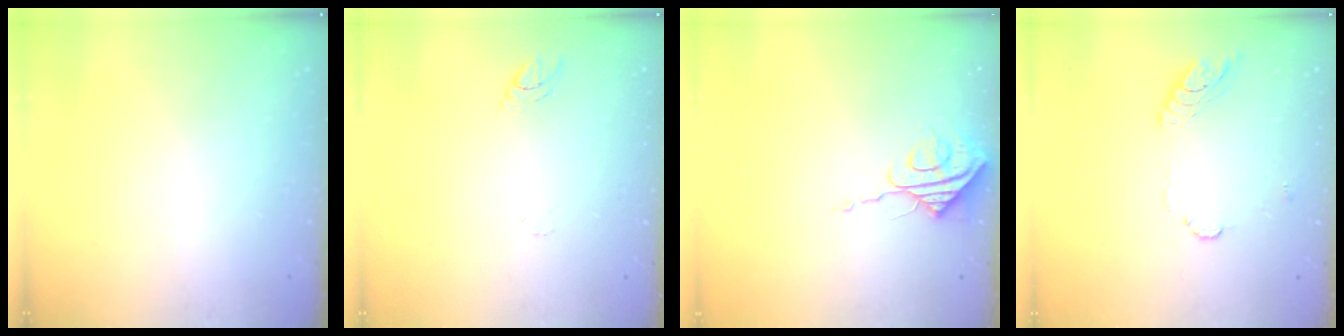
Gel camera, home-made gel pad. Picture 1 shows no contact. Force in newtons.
{"total": 3.4, "press": 3.4, "slide": 0.3}
{"total": 7.9, "press": 7.9, "slide": 0.5}
{"total": 7.5, "press": 7.5, "slide": 0.7}